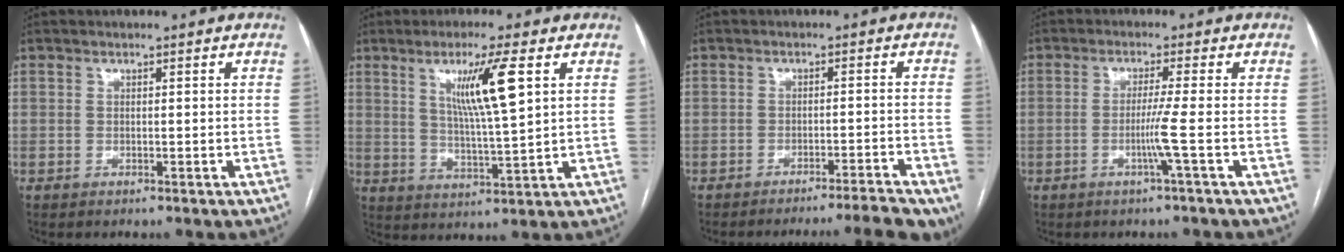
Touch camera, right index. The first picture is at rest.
{"total": 9.3, "force": [3.6, -0.3, 8.6], "torque": [-0.153, -0.007, 0.065]}
{"total": 10.4, "force": [-9.5, -1.1, 4.3], "torque": [-0.036, -0.011, -0.121]}
{"total": 4.2, "force": [-1.3, -1.6, 3.6], "torque": [-0.070, -0.007, -0.025]}